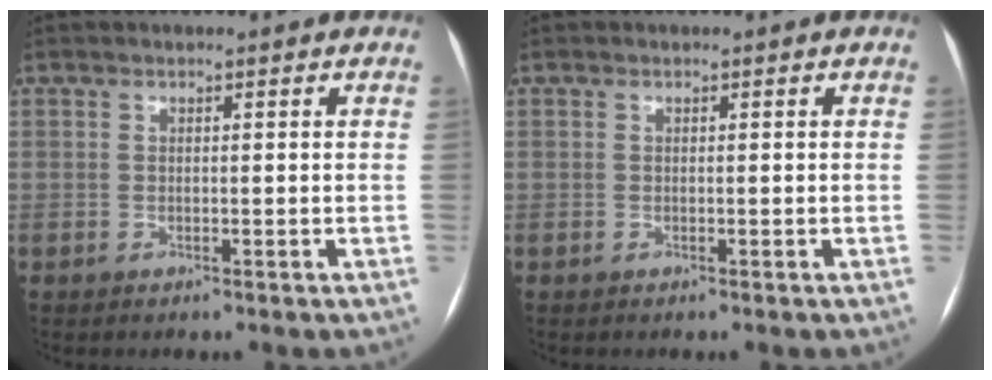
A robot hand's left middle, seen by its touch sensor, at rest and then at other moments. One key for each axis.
{"total": 0.0}